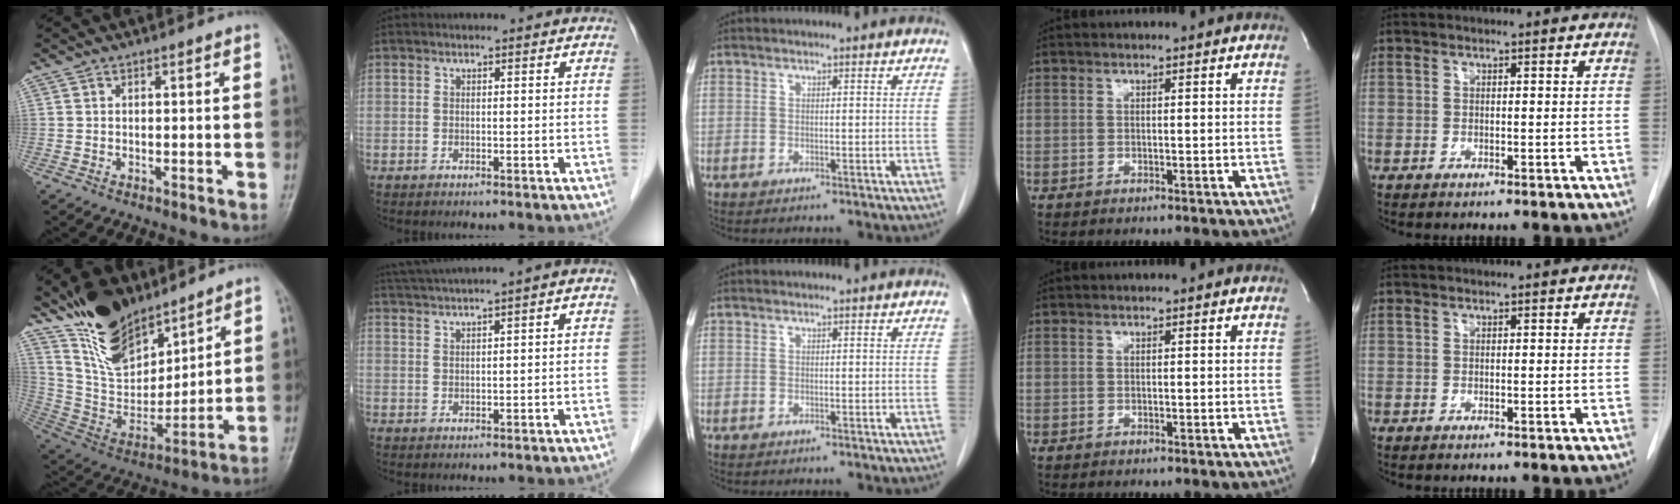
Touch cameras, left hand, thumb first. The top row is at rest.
{"thumb": {"total": 17.5, "force": [13.0, 8.1, 8.5], "torque": [-0.099, -0.076, 0.249]}, "index": {"total": 4.7, "force": [3.7, -1.4, 2.6], "torque": [-0.055, 0.014, 0.075]}}